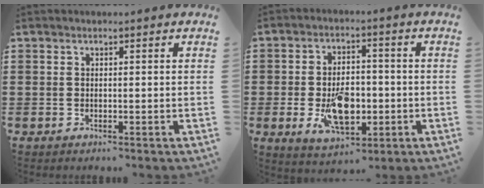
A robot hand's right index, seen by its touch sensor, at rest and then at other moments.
{"total": 8.4, "force": [-1.9, 4.9, 6.6], "torque": [-0.115, 0.002, -0.035]}